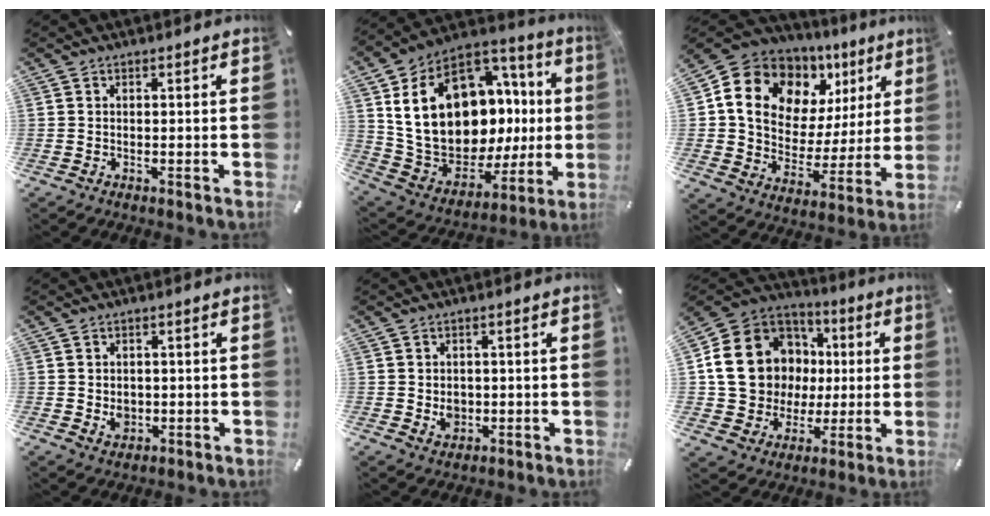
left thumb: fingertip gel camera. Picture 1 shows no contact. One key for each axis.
{"total": 26.6, "fx": 5.8, "fy": 18.3, "fz": 18.4, "tx": -0.345, "ty": -0.049, "tz": 0.138}
{"total": 14.6, "fx": 7.2, "fy": 11.2, "fz": 5.9, "tx": -0.091, "ty": -0.050, "tz": 0.129}
{"total": 3.1, "fx": -0.1, "fy": 2.8, "fz": 1.3, "tx": -0.008, "ty": -0.002, "tz": -0.004}
{"total": 3.5, "fx": -0.2, "fy": 3.1, "fz": 1.6, "tx": -0.013, "ty": -0.003, "tz": -0.005}
{"total": 18.4, "fx": 2.6, "fy": 16.4, "fz": 7.8, "tx": -0.144, "ty": -0.009, "tz": 0.075}